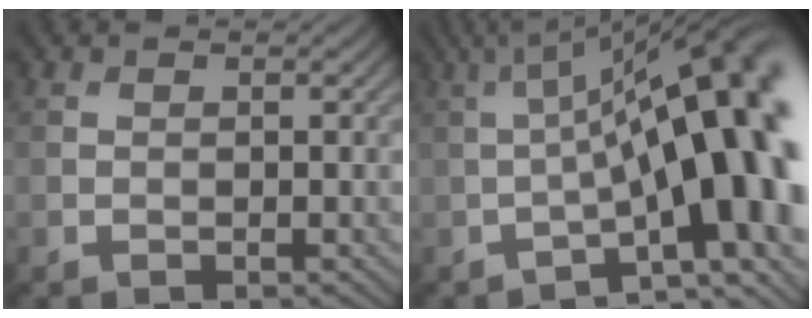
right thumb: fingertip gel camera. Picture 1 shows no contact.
{"total": 19.5, "force": [-2.3, 5.9, 18.5], "torque": [-0.232, 0.008, -0.031]}